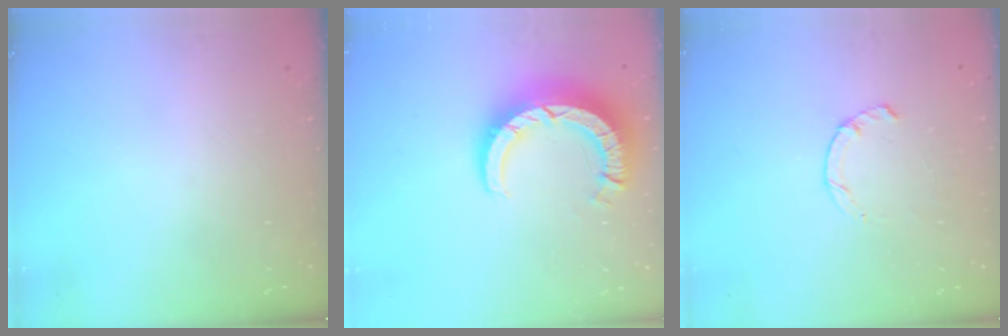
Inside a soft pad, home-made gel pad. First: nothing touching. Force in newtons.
{"total": 10.6, "press": 10.5, "slide": 1.0}
{"total": 1.9, "press": 1.9, "slide": 0.3}